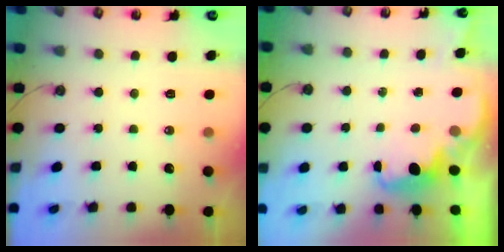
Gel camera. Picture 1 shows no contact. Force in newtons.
{"total": 1.9, "press": 1.8, "slide": 0.7}